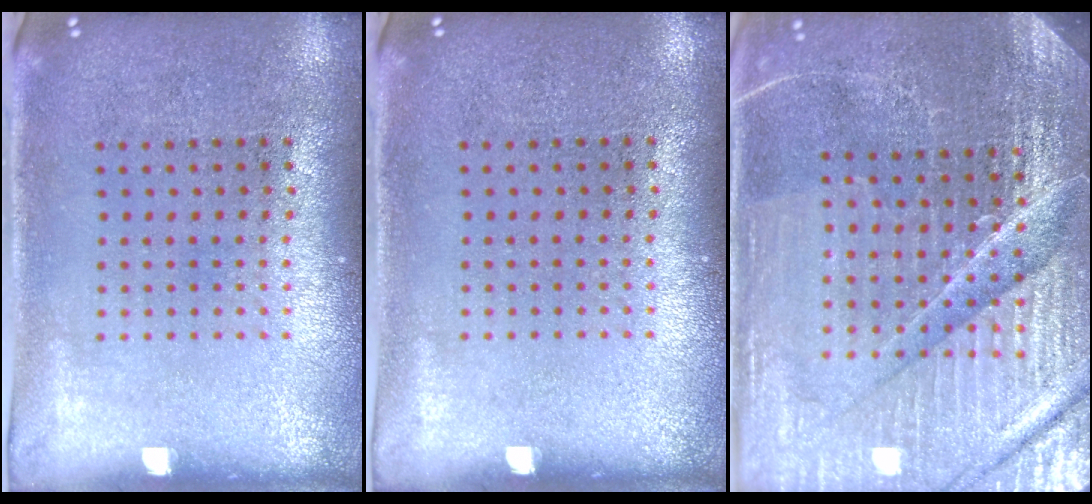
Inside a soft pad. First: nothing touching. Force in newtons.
{"total": 0.0}
{"total": 5.7, "press": 5.2, "slide": 2.3}